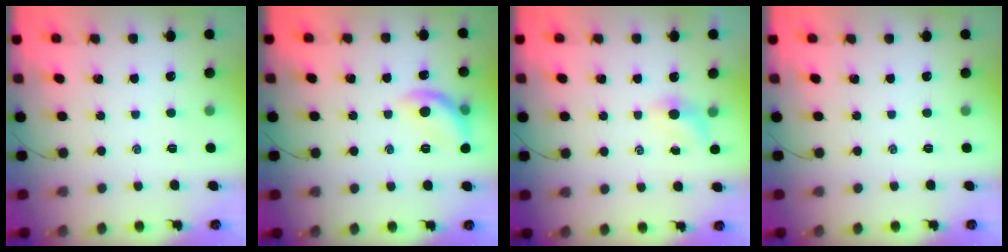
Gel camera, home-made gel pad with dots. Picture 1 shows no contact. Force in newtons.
{"total": 10.8, "press": 10.8, "slide": 0.3}
{"total": 3.8, "press": 3.6, "slide": 1.1}
{"total": 0.0}